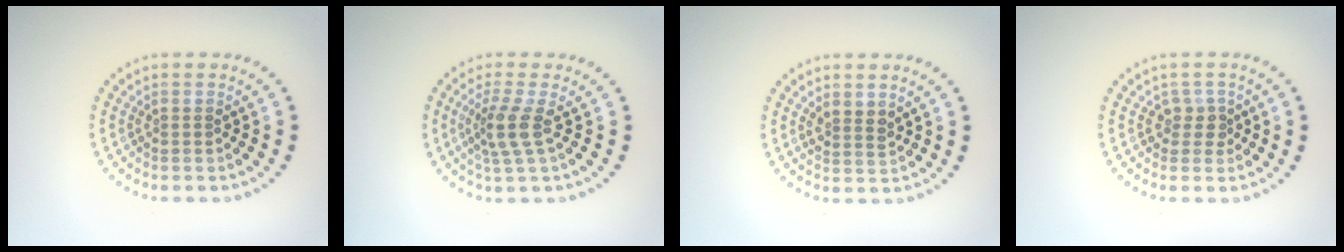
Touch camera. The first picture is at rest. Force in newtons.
{"total": 2.7, "press": 2.0, "slide": 1.7}
{"total": 1.6, "press": 1.3, "slide": 0.8}
{"total": 1.7, "press": 1.3, "slide": 1.1}